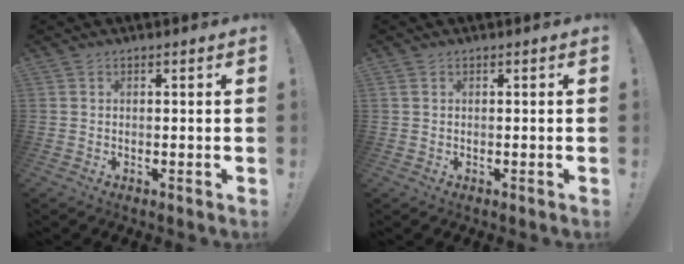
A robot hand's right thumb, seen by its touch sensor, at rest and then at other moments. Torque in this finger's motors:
{"motor_torque": [0.04, -0.13, -0.16, 0.37, 0.04]}